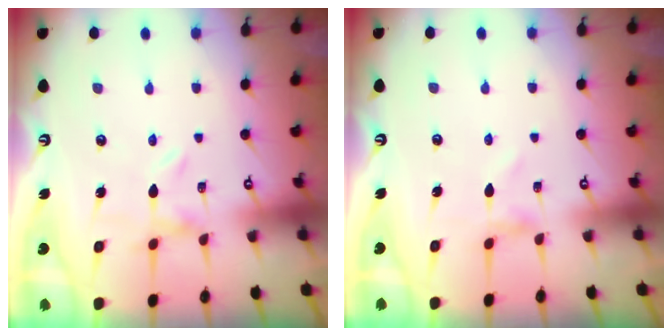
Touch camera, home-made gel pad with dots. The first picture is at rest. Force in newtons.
{"total": 0.0}